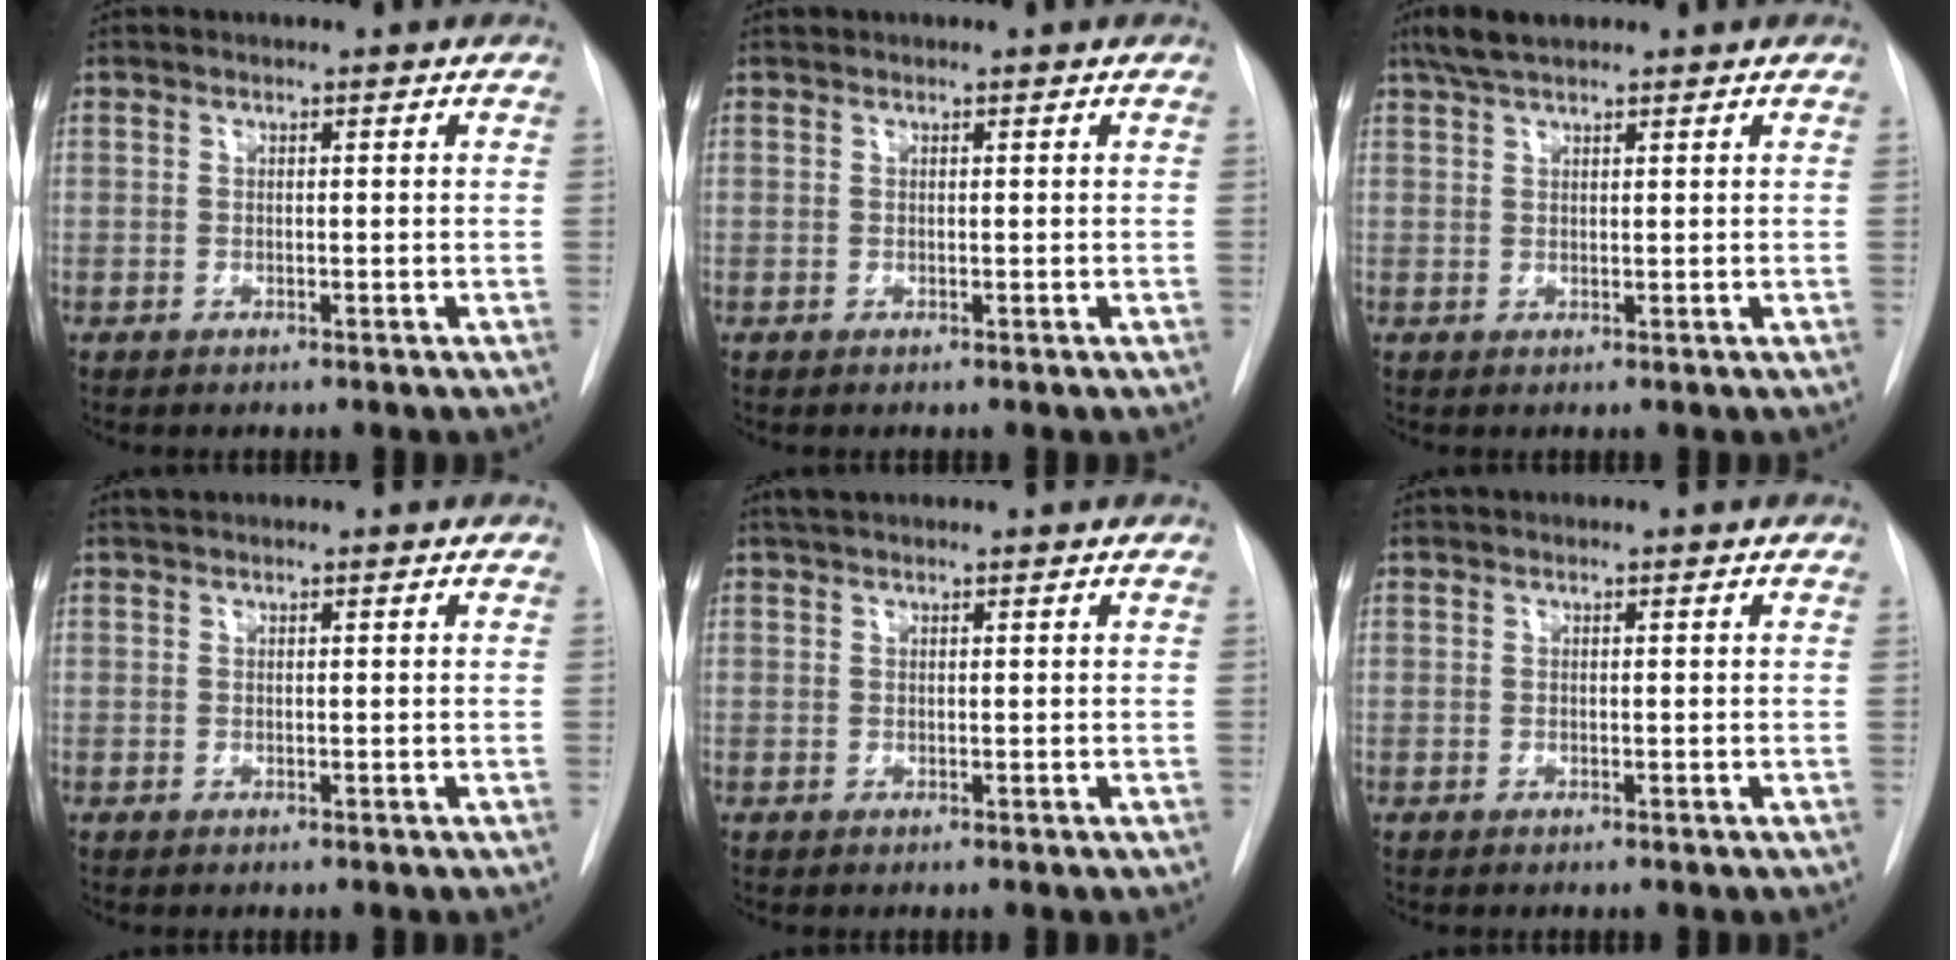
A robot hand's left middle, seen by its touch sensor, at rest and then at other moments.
{"total": 0.0}
{"total": 3.9, "force": [3.1, 0.9, 2.2], "torque": [-0.050, 0.014, 0.060]}
{"total": 0.7, "force": [0.7, 0.0, 0.2], "torque": [-0.008, 0.009, 0.016]}
{"total": 1.8, "force": [1.6, 0.3, 0.9], "torque": [-0.017, 0.016, 0.028]}
{"total": 0.0}